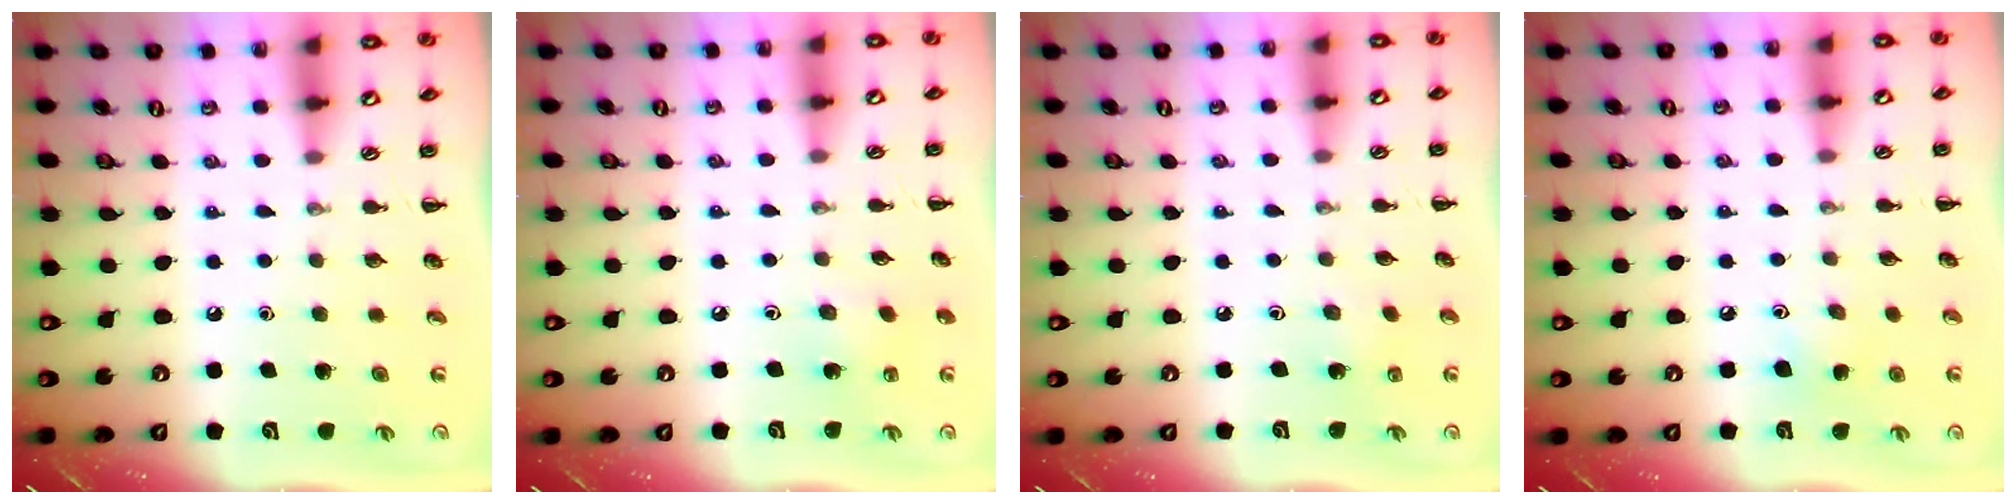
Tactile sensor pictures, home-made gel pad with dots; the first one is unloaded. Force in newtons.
{"total": 3.4, "press": 3.3, "slide": 1.1}
{"total": 1.1, "press": 1.0, "slide": 0.5}
{"total": 2.9, "press": 2.8, "slide": 0.8}